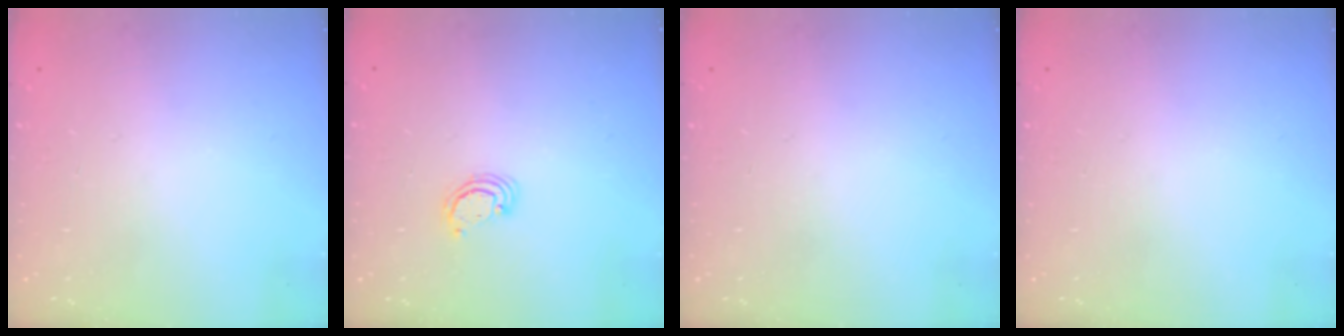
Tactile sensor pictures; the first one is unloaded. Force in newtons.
{"total": 2.6, "press": 2.5, "slide": 0.2}
{"total": 0.0}
{"total": 0.0}